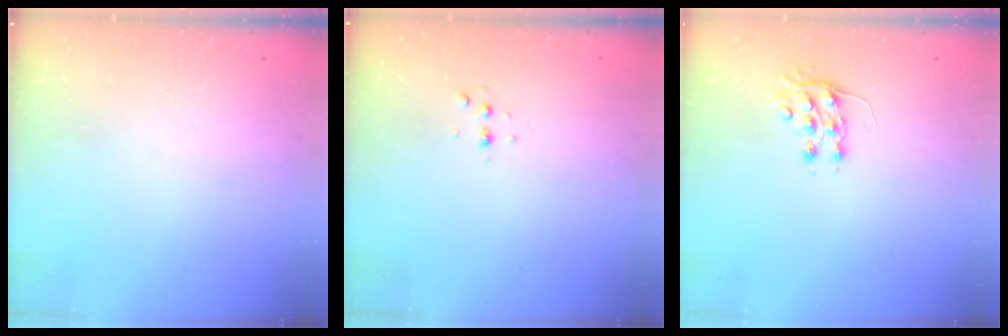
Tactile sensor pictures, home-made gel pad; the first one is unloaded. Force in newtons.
{"total": 2.8, "press": 2.8, "slide": 0.7}
{"total": 7.6, "press": 7.5, "slide": 0.9}